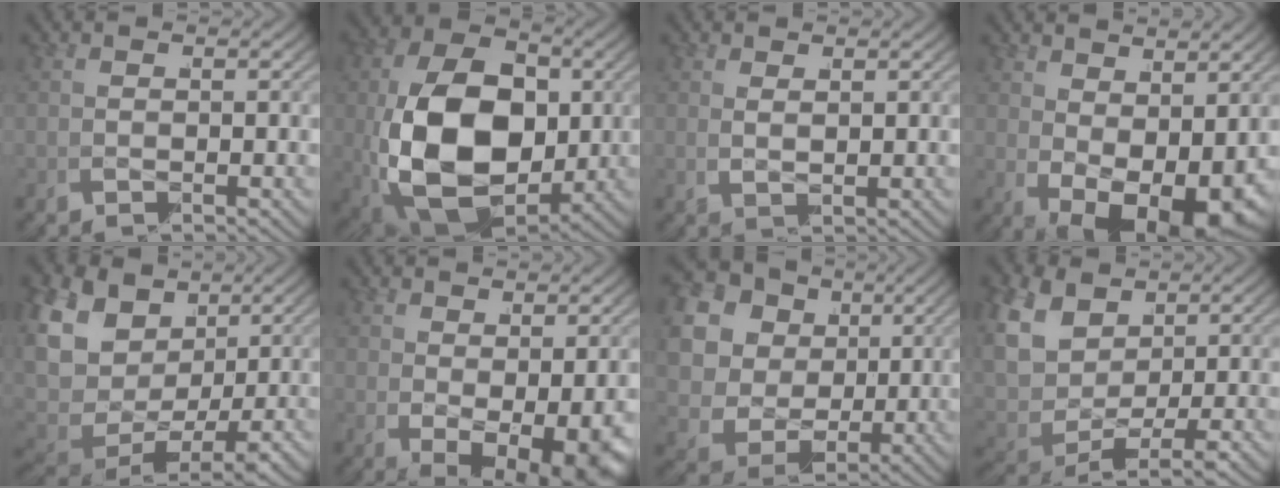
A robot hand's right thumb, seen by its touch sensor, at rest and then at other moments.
{"total": 17.2, "force": [-2.4, 11.9, 12.2], "torque": [-0.273, -0.061, -0.014]}
{"total": 1.0, "force": [1.0, -0.3, 0.0], "torque": [0.013, 0.007, 0.017]}
{"total": 11.5, "force": [-3.2, 7.0, 8.5], "torque": [-0.144, -0.039, -0.034]}
{"total": 12.9, "force": [1.1, 10.0, 8.1], "torque": [-0.216, -0.033, 0.029]}
{"total": 8.5, "force": [-2.5, 5.0, 6.4], "torque": [-0.094, -0.026, -0.029]}
{"total": 16.0, "force": [2.3, 13.6, 8.0], "torque": [-0.194, -0.010, 0.020]}
{"total": 8.8, "force": [1.4, 6.7, 5.5], "torque": [-0.156, -0.017, 0.033]}